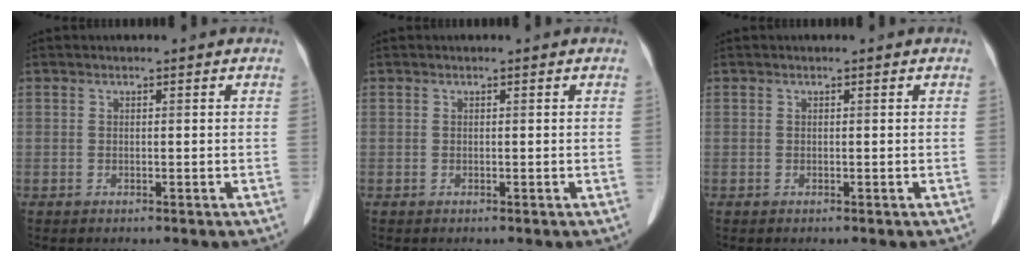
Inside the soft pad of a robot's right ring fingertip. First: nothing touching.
{"total": 0.0}
{"total": 0.0}